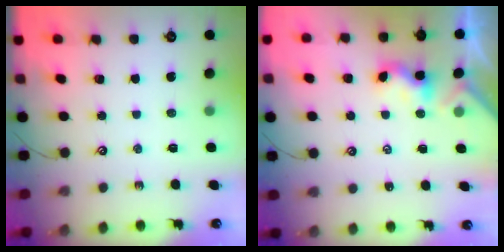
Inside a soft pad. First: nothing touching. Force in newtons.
{"total": 2.3, "press": 2.3, "slide": 0.2}